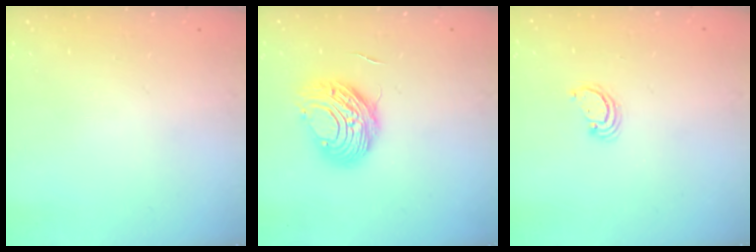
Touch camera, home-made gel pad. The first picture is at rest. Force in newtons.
{"total": 9.5, "press": 9.5, "slide": 0.7}
{"total": 2.6, "press": 2.6, "slide": 0.3}